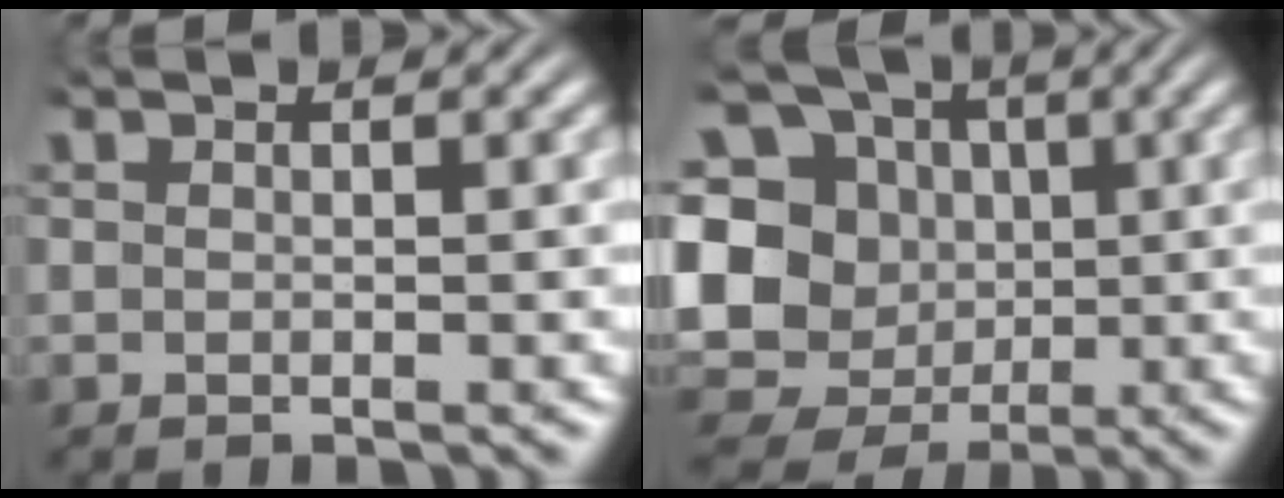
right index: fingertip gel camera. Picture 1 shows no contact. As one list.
[{"total": 16.6, "force": [-0.1, 14.5, 8.1], "torque": [-0.163, -0.042, -0.005]}]